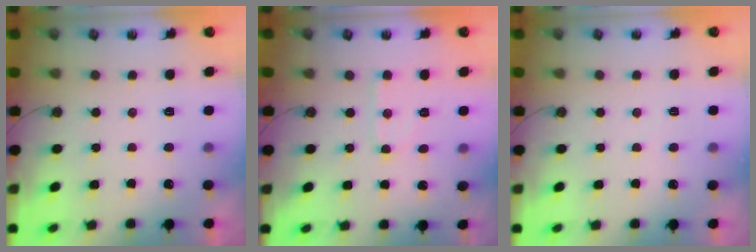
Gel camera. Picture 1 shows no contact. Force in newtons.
{"total": 5.1, "press": 5.0, "slide": 0.3}
{"total": 3.3, "press": 3.2, "slide": 0.5}